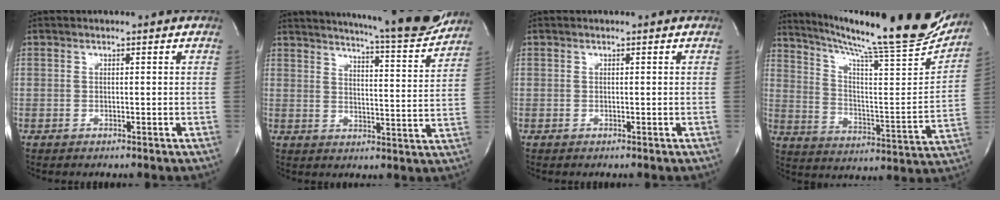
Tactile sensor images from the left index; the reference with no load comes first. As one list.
[{"total": 17.6, "force": [16.2, 0.1, 6.8], "torque": [-0.107, -0.060, 0.203]}, {"total": 0.0}, {"total": 24.3, "force": [21.6, 0.9, 11.1], "torque": [-0.181, -0.076, 0.297]}]